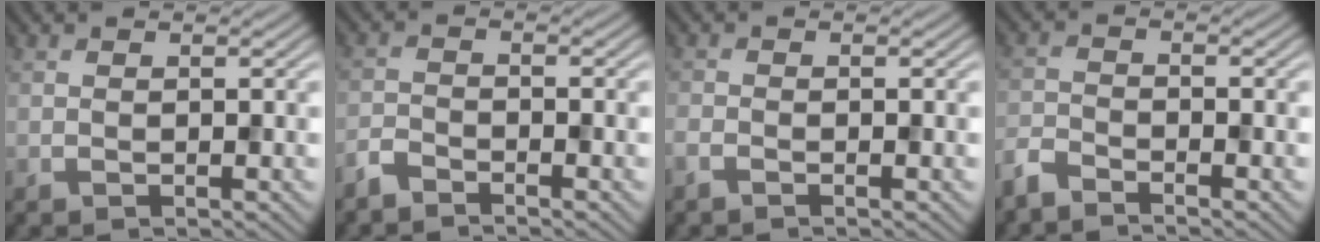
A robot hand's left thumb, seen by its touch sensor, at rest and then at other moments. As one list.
[{"total": 2.4, "force": [-2.3, 0.5, 0.8], "torque": [-0.019, -0.004, -0.056]}, {"total": 1.3, "force": [-1.0, 0.3, 0.8], "torque": [-0.019, -0.004, -0.025]}, {"total": 3.3, "force": [-3.0, 0.6, 1.2], "torque": [-0.031, -0.009, -0.074]}]